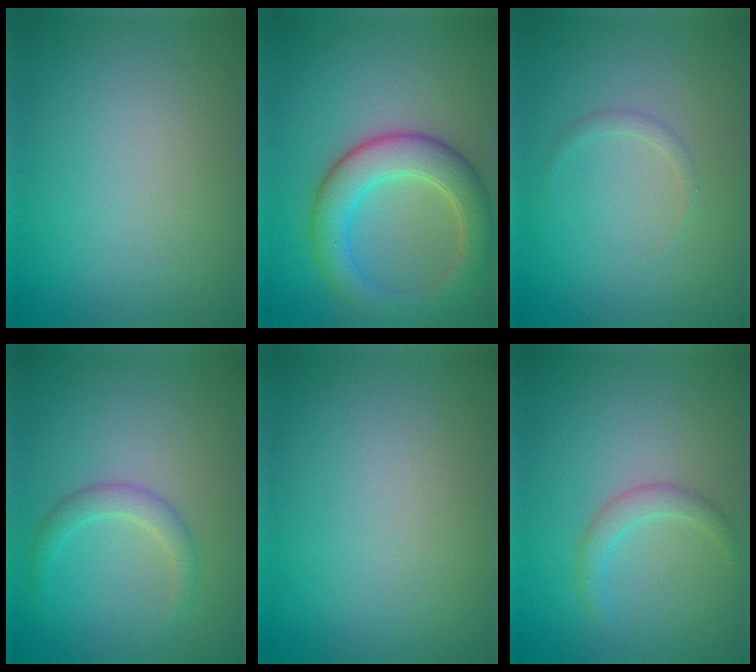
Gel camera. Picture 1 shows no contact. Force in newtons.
{"total": 5.8, "press": 5.8, "slide": 0.4}
{"total": 0.8, "press": 0.8, "slide": 0.0}
{"total": 1.9, "press": 1.9, "slide": 0.1}
{"total": 0.0}
{"total": 1.6, "press": 1.6, "slide": 0.1}